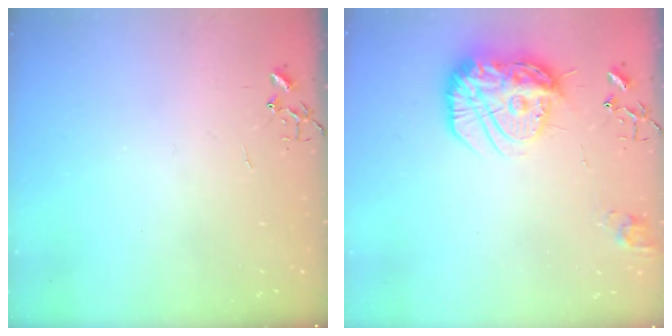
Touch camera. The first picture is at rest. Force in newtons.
{"total": 19.1, "press": 19.1, "slide": 1.1}